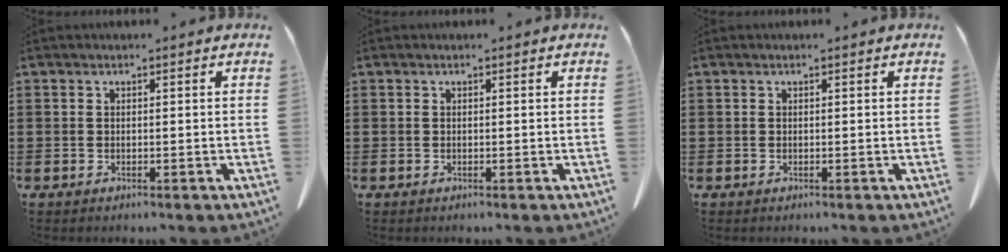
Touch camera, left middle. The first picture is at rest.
{"total": 0.0}
{"total": 0.0}